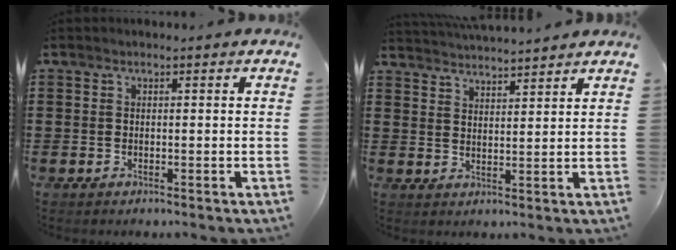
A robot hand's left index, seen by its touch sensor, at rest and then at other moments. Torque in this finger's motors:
{"motor_torque": [2.14, 0.00, 0.37, 0.14]}